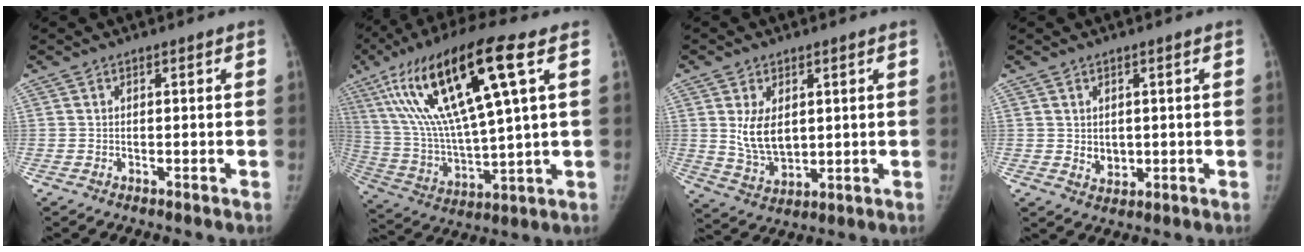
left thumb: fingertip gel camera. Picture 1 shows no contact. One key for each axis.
{"total": 24.6, "fx": 9.4, "fy": 5.4, "fz": 22.1, "tx": -0.437, "ty": -0.005, "tz": 0.172}
{"total": 8.8, "fx": 1.8, "fy": 5.7, "fz": 6.4, "tx": -0.096, "ty": -0.018, "tz": 0.050}
{"total": 3.3, "fx": 0.4, "fy": 2.7, "fz": 1.9, "tx": -0.018, "ty": -0.008, "tz": 0.017}